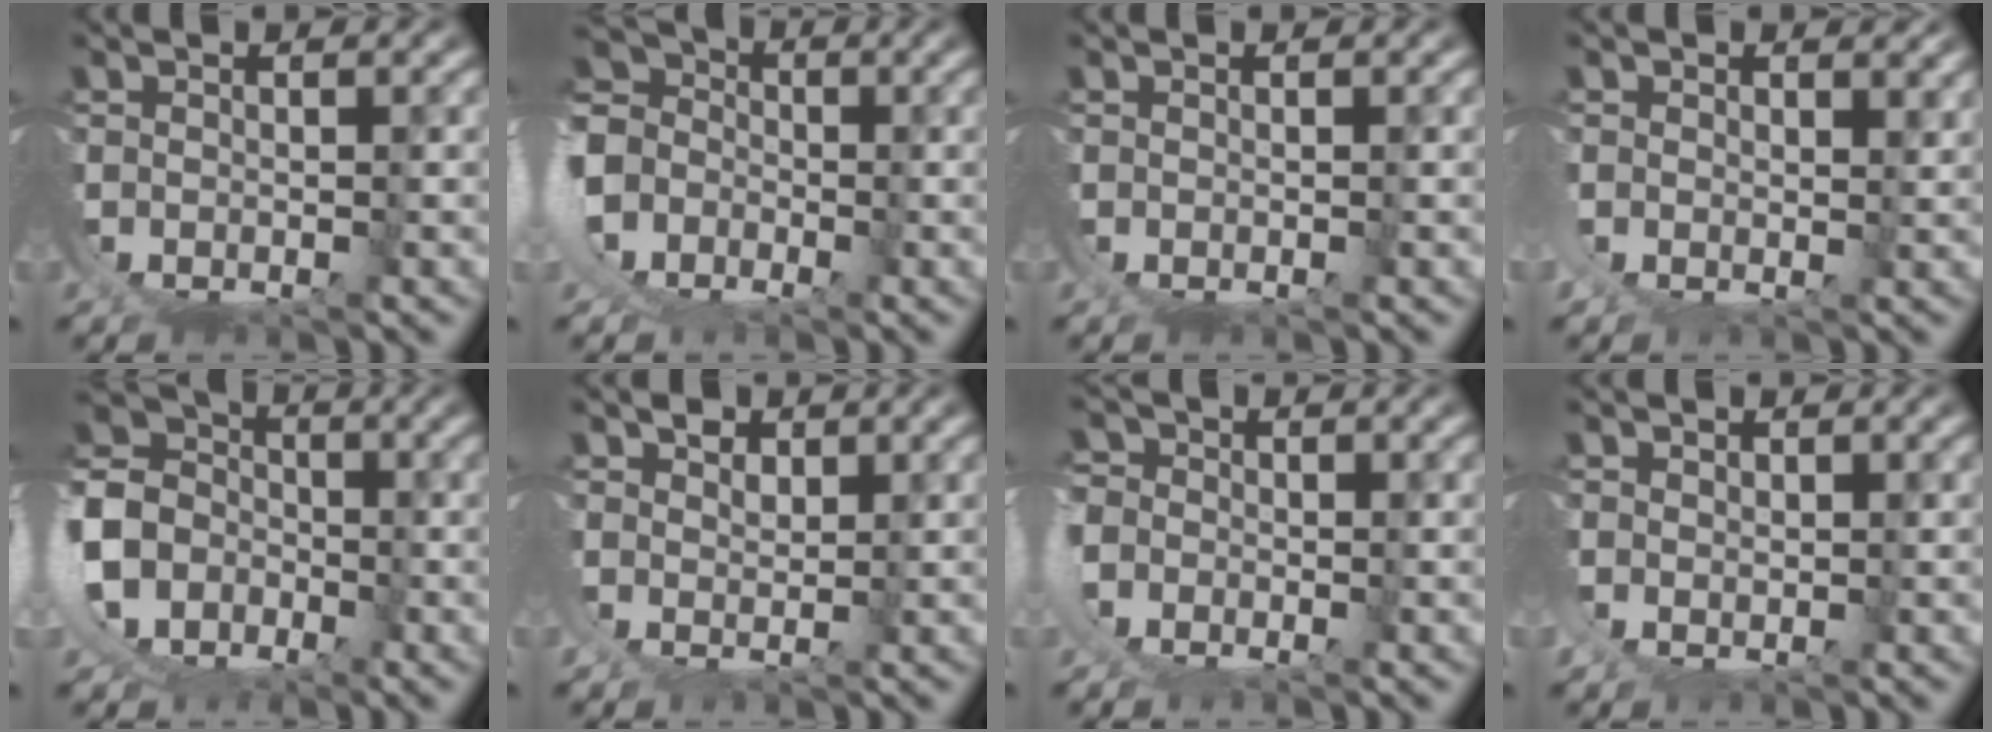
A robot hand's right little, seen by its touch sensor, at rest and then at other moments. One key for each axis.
{"total": 10.2, "fx": 0.5, "fy": 8.9, "fz": 4.9, "tx": -0.127, "ty": -0.013, "tz": -0.007}
{"total": 0.0}
{"total": 1.7, "fx": 1.2, "fy": 0.9, "fz": 0.9, "tx": -0.019, "ty": -0.003, "tz": 0.021}
{"total": 12.0, "fx": -0.1, "fy": 10.9, "fz": 5.2, "tx": -0.149, "ty": -0.020, "tz": -0.016}
{"total": 2.3, "fx": 1.8, "fy": 1.0, "fz": 1.0, "tx": -0.025, "ty": -0.007, "tz": 0.038}
{"total": 2.3, "fx": -0.3, "fy": 2.0, "fz": 1.2, "tx": -0.039, "ty": -0.008, "tz": -0.008}
{"total": 1.0, "fx": 0.7, "fy": 0.5, "fz": 0.6, "tx": -0.023, "ty": -0.008, "tz": 0.022}